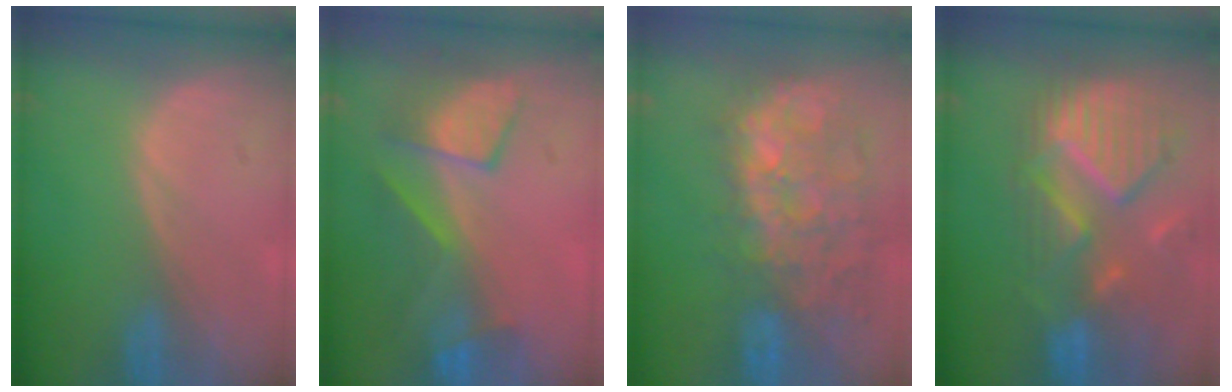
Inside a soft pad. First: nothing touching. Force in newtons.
{"total": 8.1, "press": 7.6, "slide": 2.7}
{"total": 12.0, "press": 11.1, "slide": 4.7}
{"total": 12.2, "press": 10.6, "slide": 6.0}